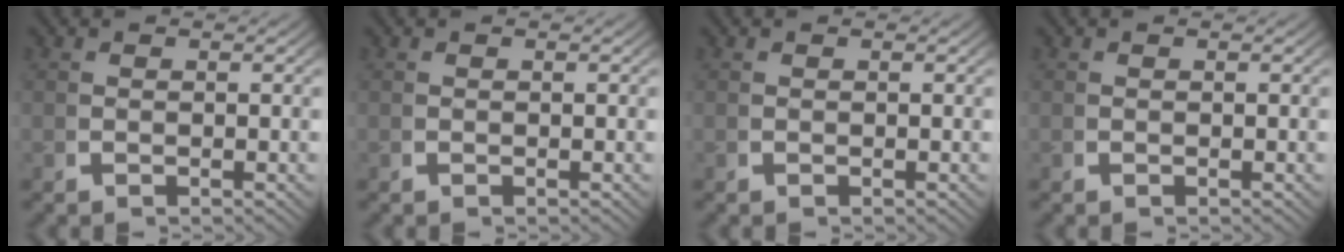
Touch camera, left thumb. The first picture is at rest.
{"total": 0.0}
{"total": 0.0}
{"total": 0.0}